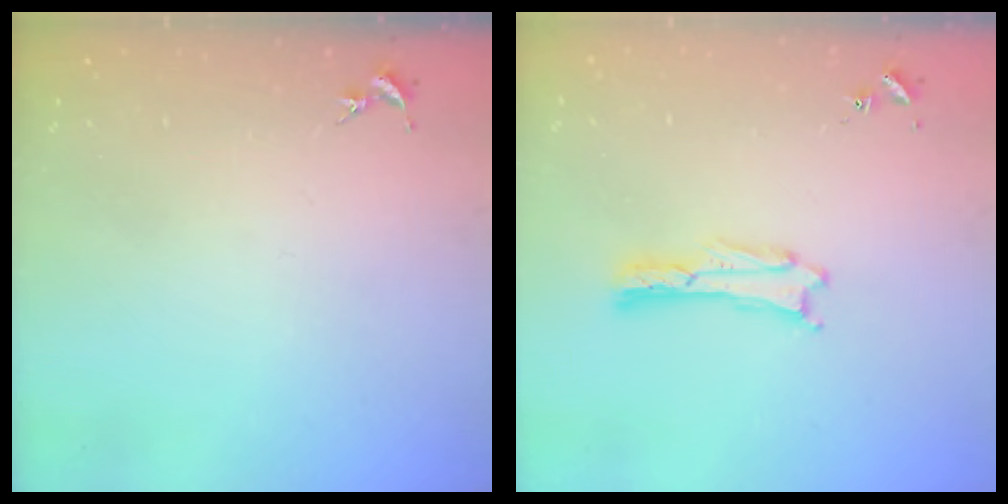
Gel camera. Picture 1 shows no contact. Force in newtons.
{"total": 0.0}